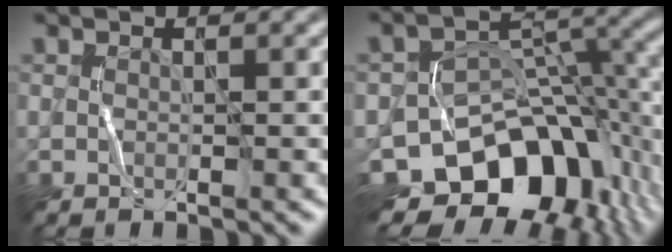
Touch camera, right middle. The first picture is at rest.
{"total": 12.9, "force": [-6.6, 8.5, 6.9], "torque": [-0.108, 0.000, -0.110]}